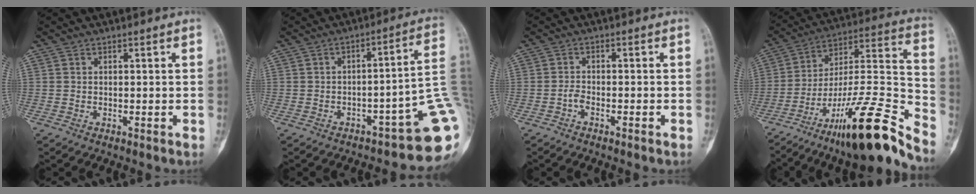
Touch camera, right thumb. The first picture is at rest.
{"total": 14.6, "force": [-5.3, 4.8, 12.7], "torque": [-0.092, 0.064, -0.059]}
{"total": 1.5, "force": [-1.0, 0.5, 0.9], "torque": [-0.021, 0.006, -0.023]}
{"total": 25.1, "force": [-17.9, 3.9, 17.2], "torque": [-0.244, 0.101, -0.294]}